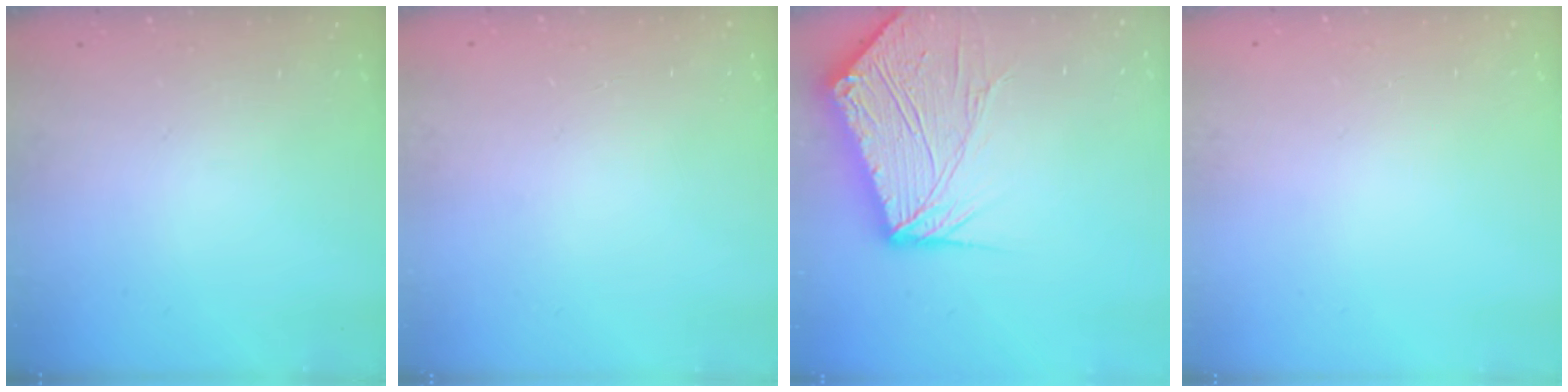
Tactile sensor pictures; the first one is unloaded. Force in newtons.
{"total": 0.0}
{"total": 16.8, "press": 16.7, "slide": 2.1}
{"total": 0.0}